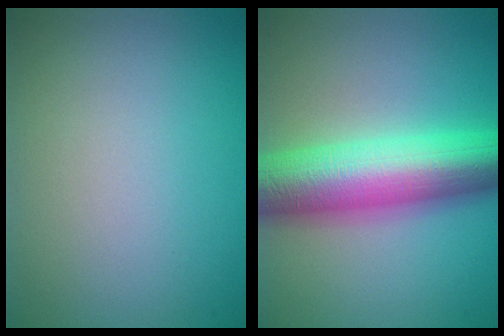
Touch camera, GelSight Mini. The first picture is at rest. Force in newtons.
{"total": 10.9, "press": 10.9, "slide": 0.2}